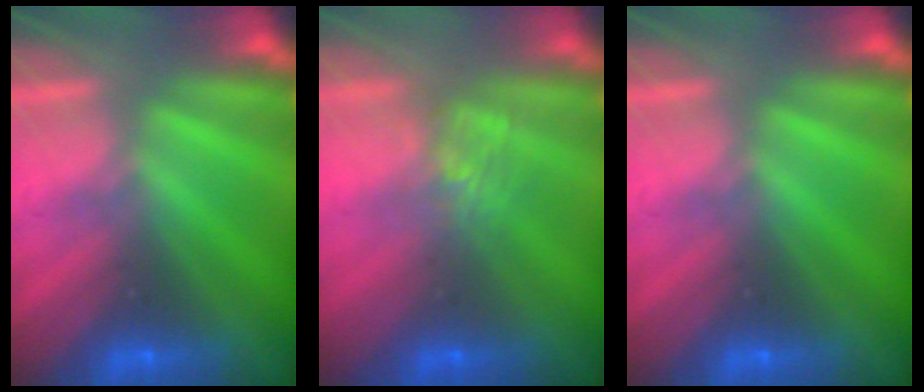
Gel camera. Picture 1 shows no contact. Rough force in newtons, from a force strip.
{"total": 2.1}
{"total": 0.0}